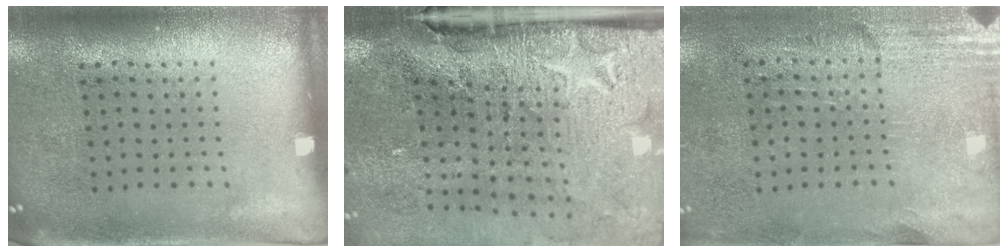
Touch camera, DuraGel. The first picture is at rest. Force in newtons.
{"total": 4.5, "press": 3.5, "slide": 2.7}
{"total": 2.8, "press": 2.5, "slide": 1.4}